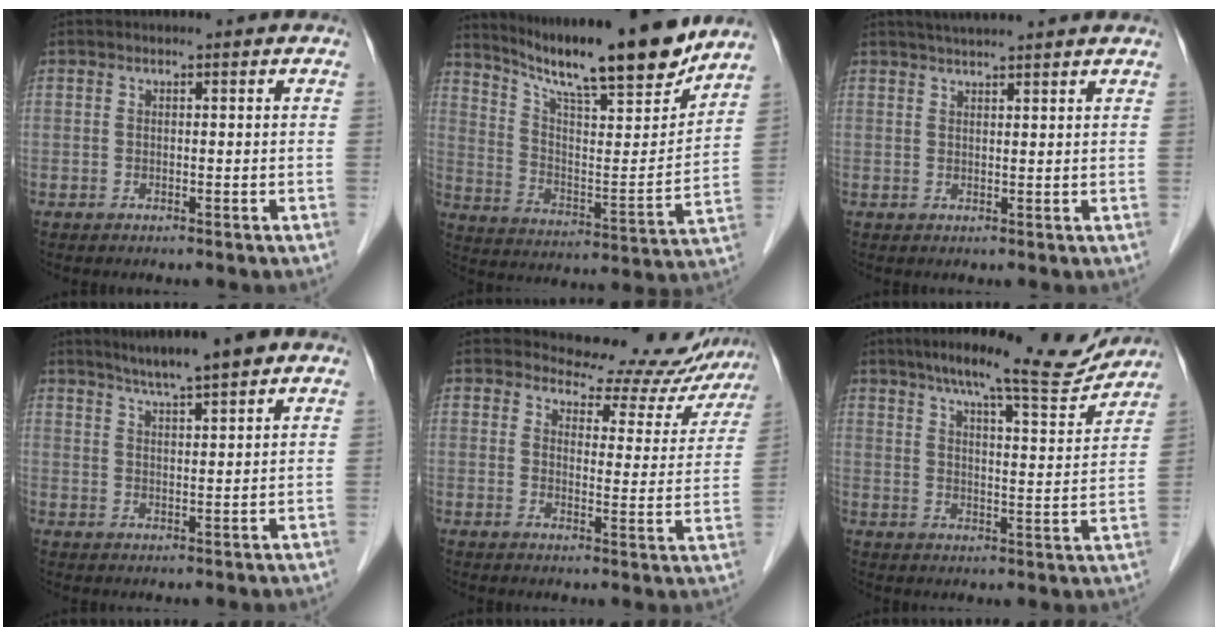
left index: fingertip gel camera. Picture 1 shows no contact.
{"total": 20.1, "force": [17.3, 1.6, 10.0], "torque": [-0.168, -0.019, 0.270]}
{"total": 5.5, "force": [4.9, -0.5, 2.4], "torque": [-0.037, 0.029, 0.070]}
{"total": 7.6, "force": [6.1, 0.1, 4.5], "torque": [-0.074, 0.016, 0.096]}
{"total": 12.6, "force": [12.2, 3.3, 0.0], "torque": [0.024, -0.034, 0.124]}
{"total": 15.1, "force": [13.2, 1.5, 7.1], "torque": [-0.104, -0.006, 0.181]}